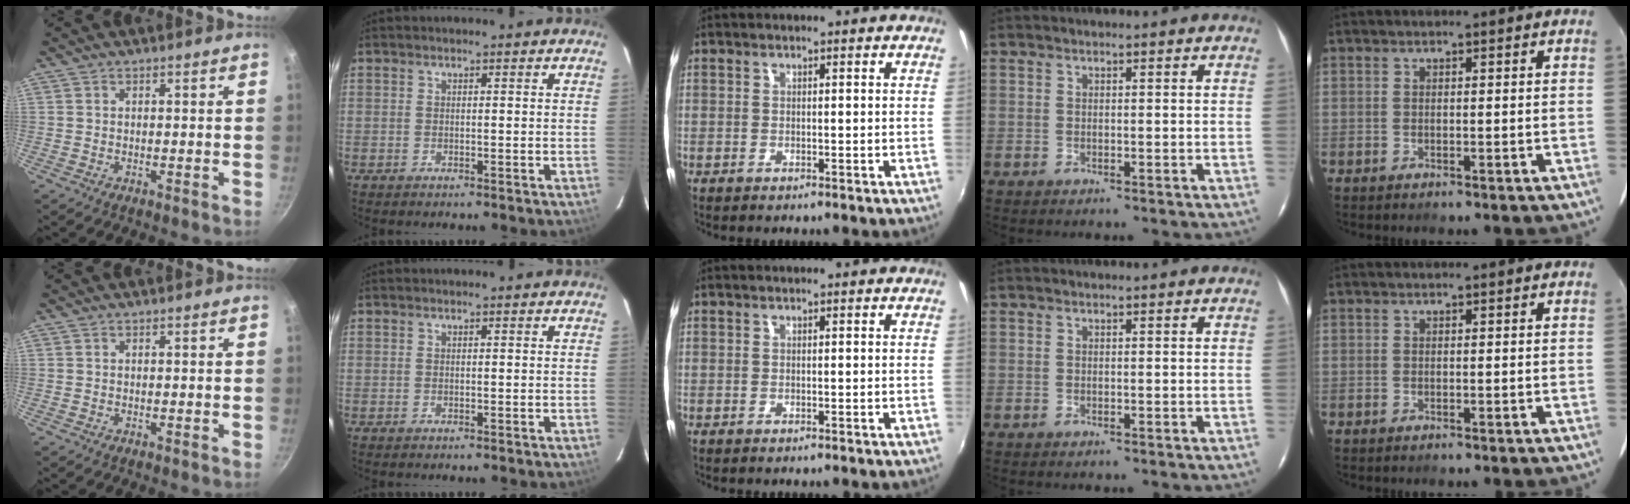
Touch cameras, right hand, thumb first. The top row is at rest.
{}